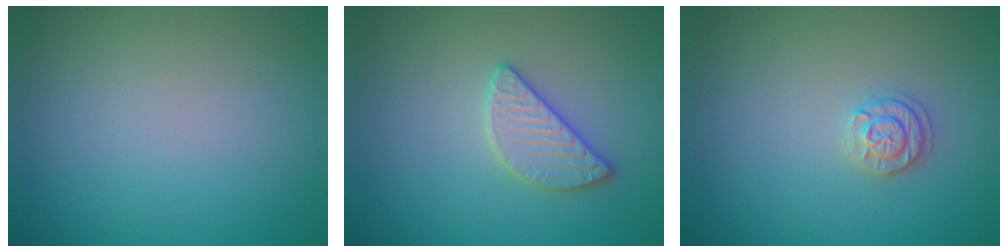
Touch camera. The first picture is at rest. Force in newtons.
{"total": 2.6, "press": 2.6, "slide": 0.4}
{"total": 1.8, "press": 1.7, "slide": 0.4}